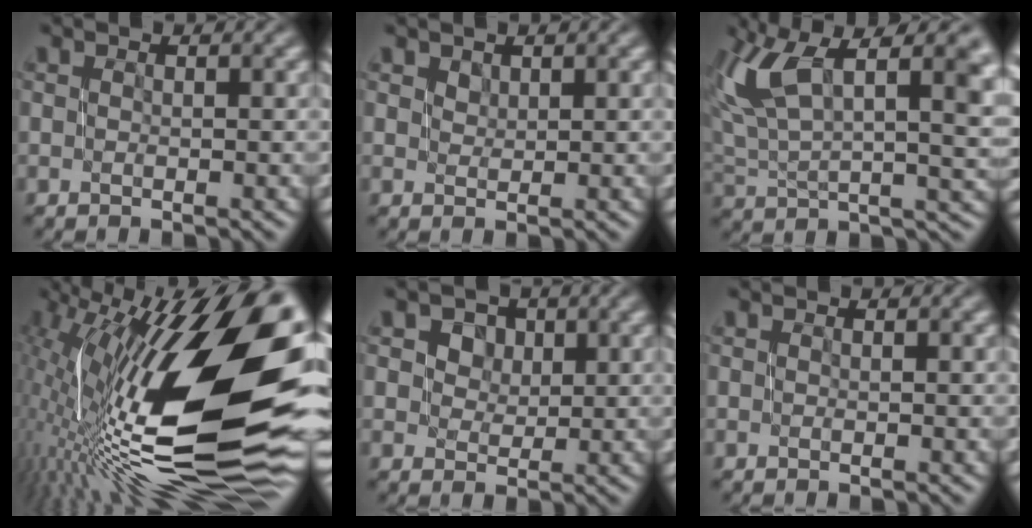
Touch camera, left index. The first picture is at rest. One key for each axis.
{"total": 1.1, "fx": 0.9, "fy": 0.5, "fz": -0.2, "tx": 0.002, "ty": 0.005, "tz": 0.019}
{"total": 12.7, "fx": 5.8, "fy": 5.8, "fz": 9.7, "tx": -0.202, "ty": 0.022, "tz": 0.115}
{"total": 19.0, "fx": 1.5, "fy": 7.1, "fz": 17.6, "tx": -0.300, "ty": 0.009, "tz": 0.003}
{"total": 3.5, "fx": 2.0, "fy": 2.5, "fz": 1.2, "tx": -0.019, "ty": 0.012, "tz": 0.019}
{"total": 0.0}